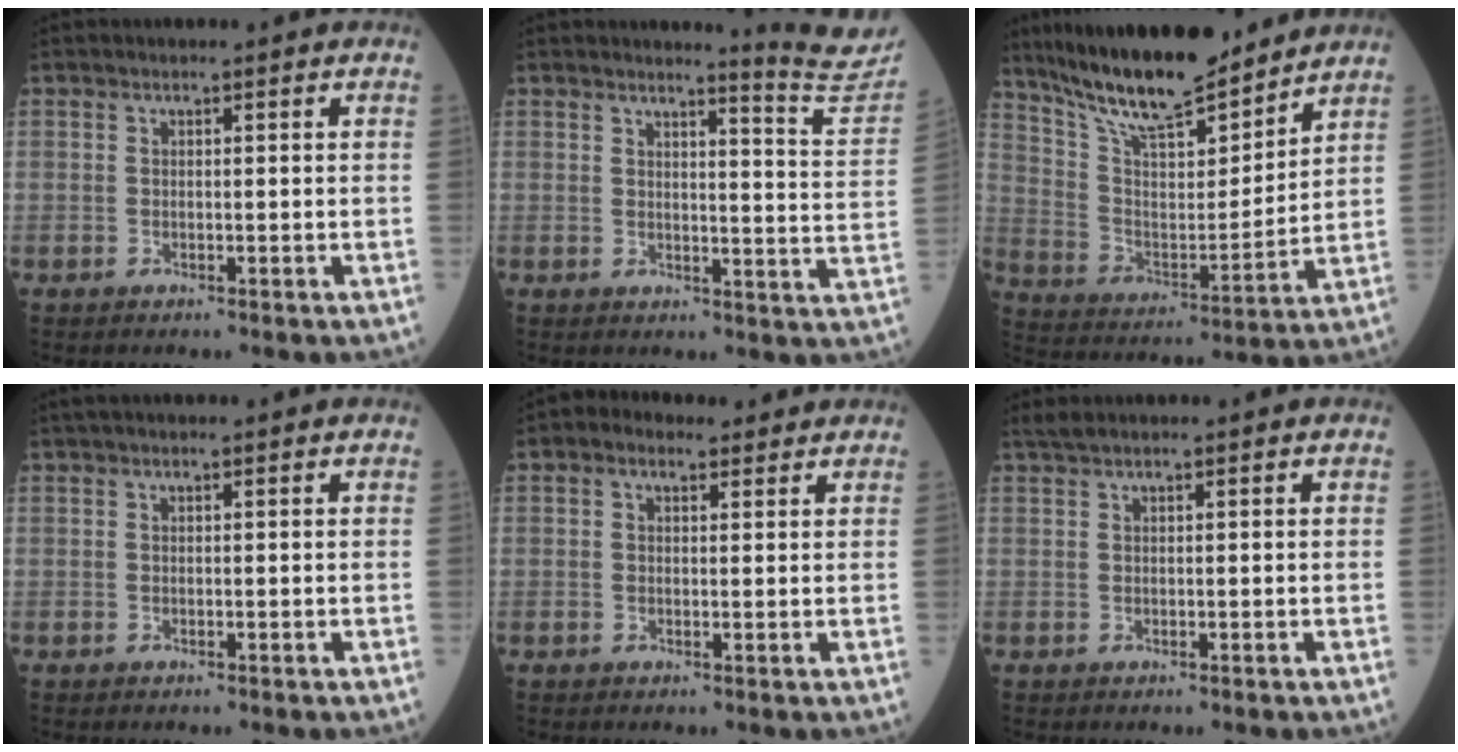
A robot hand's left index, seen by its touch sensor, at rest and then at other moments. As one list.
[{"total": 8.8, "force": [8.6, -2.1, 0.5], "torque": [-0.021, -0.094, 0.094]}, {"total": 17.3, "force": [14.9, 3.1, 8.3], "torque": [-0.145, 0.002, 0.269]}, {"total": 1.5, "force": [1.3, 0.0, 0.9], "torque": [-0.008, 0.028, 0.021]}, {"total": 3.3, "force": [2.0, 2.1, 1.6], "torque": [-0.036, 0.030, 0.033]}, {"total": 1.1, "force": [0.9, -0.2, 0.5], "torque": [-0.013, 0.014, 0.025]}]